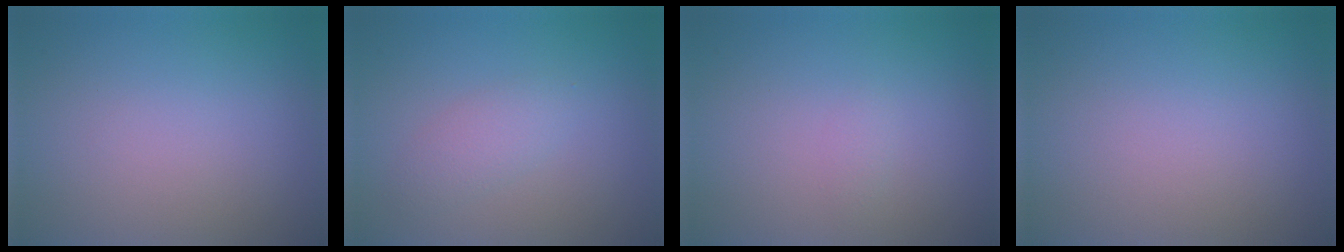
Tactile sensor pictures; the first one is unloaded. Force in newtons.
{"total": 1.7, "press": 1.7, "slide": 0.1}
{"total": 0.5, "press": 0.5, "slide": 0.0}
{"total": 0.0}